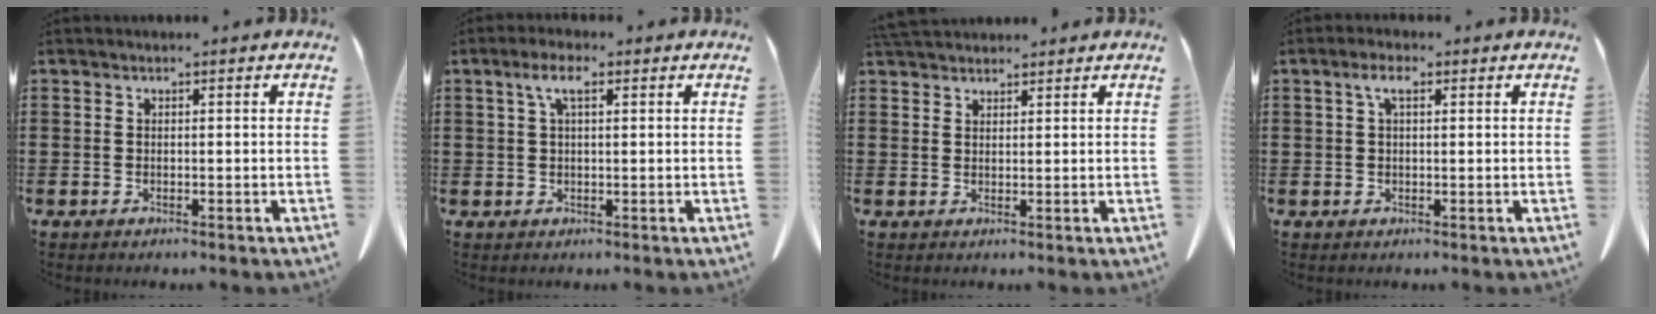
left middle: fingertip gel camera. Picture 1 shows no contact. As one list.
[{"total": 4.1, "force": [1.7, 1.3, 3.5], "torque": [-0.076, 0.008, 0.027]}, {"total": 2.9, "force": [2.7, 0.7, 0.8], "torque": [-0.023, -0.002, 0.054]}, {"total": 3.1, "force": [1.1, 1.1, 2.7], "torque": [-0.058, 0.007, 0.018]}]